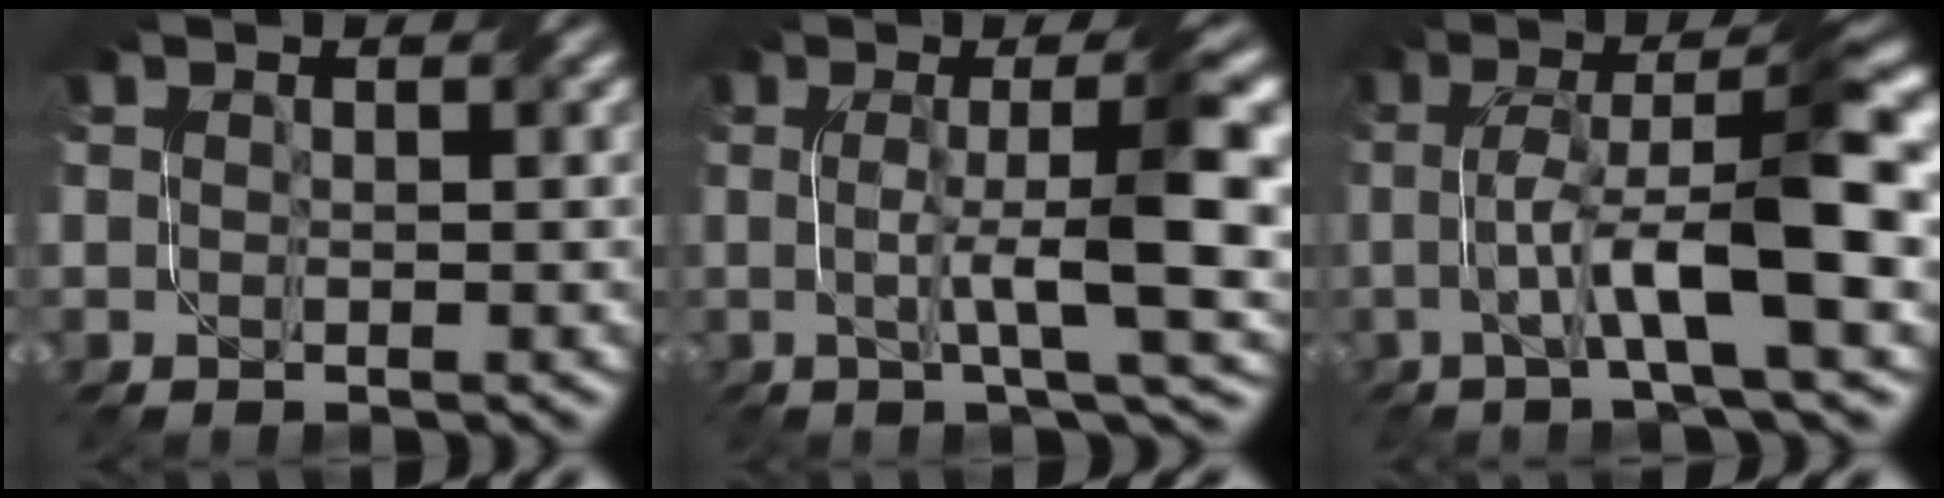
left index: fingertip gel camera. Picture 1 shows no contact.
{"total": 8.4, "force": [0.2, 1.3, 8.3], "torque": [-0.120, 0.011, 0.004]}
{"total": 9.5, "force": [-0.4, 1.7, 9.3], "torque": [-0.146, 0.018, -0.013]}